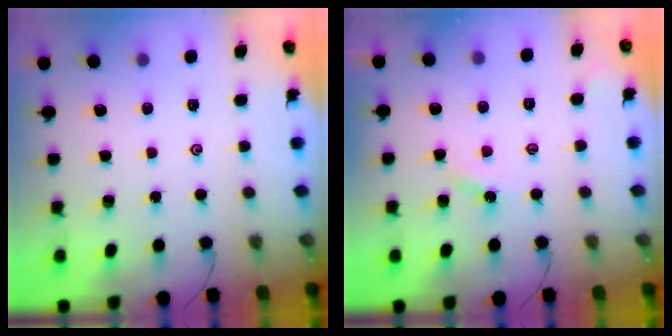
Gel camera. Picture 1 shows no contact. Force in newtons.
{"total": 3.0, "press": 2.9, "slide": 0.5}